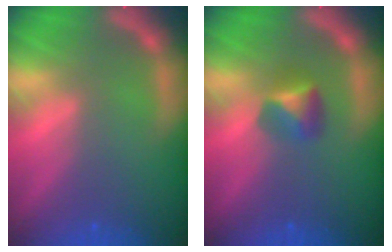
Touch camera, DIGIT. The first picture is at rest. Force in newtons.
{"total": 2.4}